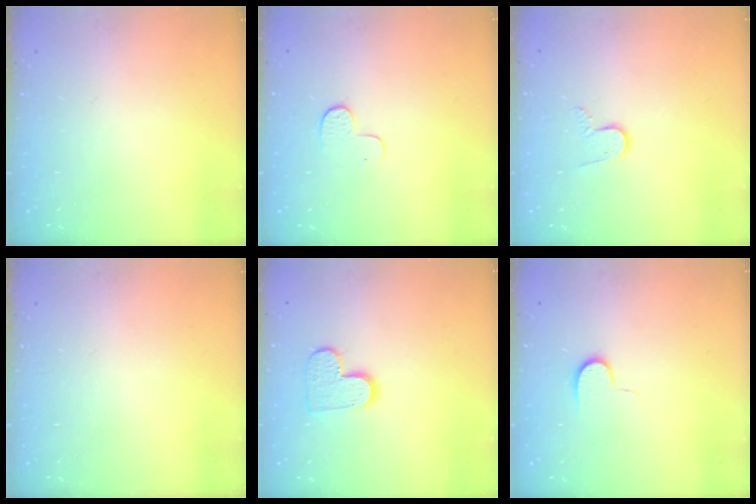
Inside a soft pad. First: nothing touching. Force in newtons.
{"total": 6.4, "press": 6.4, "slide": 0.5}
{"total": 6.3, "press": 6.3, "slide": 0.6}
{"total": 0.0}
{"total": 8.8, "press": 8.8, "slide": 0.4}
{"total": 7.3, "press": 7.3, "slide": 0.8}